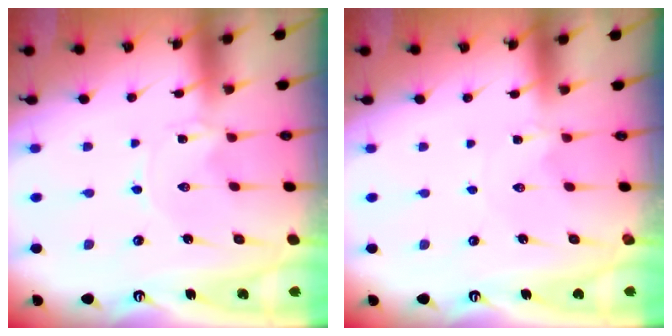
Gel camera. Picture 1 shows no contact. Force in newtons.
{"total": 0.0}